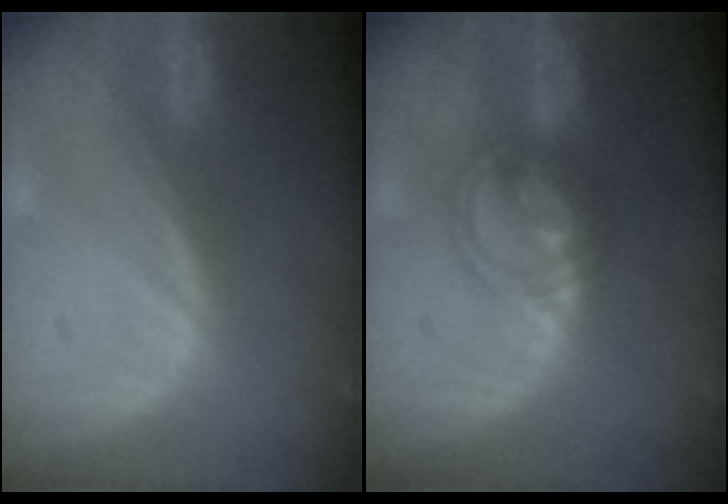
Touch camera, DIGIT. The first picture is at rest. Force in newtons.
{"total": 6.1, "press": 5.4, "slide": 2.8}